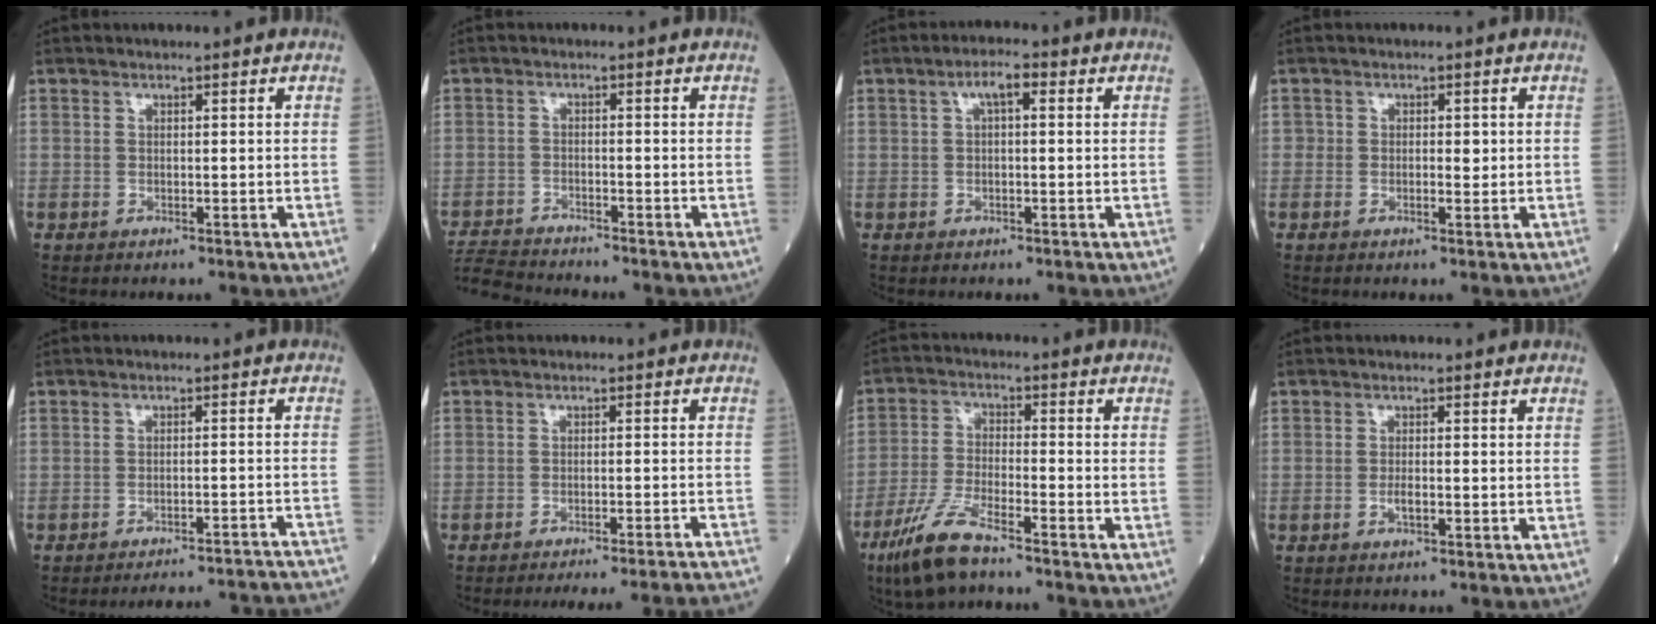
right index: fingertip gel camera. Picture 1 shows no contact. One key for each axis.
{"total": 5.9, "fx": -5.9, "fy": -0.2, "fz": 0.1, "tx": -0.005, "ty": -0.015, "tz": -0.112}
{"total": 3.1, "fx": 0.9, "fy": 0.9, "fz": 2.8, "tx": -0.050, "ty": 0.015, "tz": 0.015}
{"total": 1.7, "fx": 0.0, "fy": 1.1, "fz": 1.3, "tx": -0.012, "ty": 0.003, "tz": -0.003}
{"total": 18.5, "fx": -18.0, "fy": -1.0, "fz": 3.8, "tx": -0.016, "ty": -0.008, "tz": -0.212}
{"total": 18.3, "fx": -17.6, "fy": -1.6, "fz": 5.0, "tx": -0.035, "ty": -0.020, "tz": -0.211}
{"total": 9.1, "fx": -6.7, "fy": 1.5, "fz": 5.9, "tx": -0.134, "ty": -0.022, "tz": -0.131}
{"total": 1.4, "fx": -0.5, "fy": 0.4, "fz": 1.2, "tx": -0.022, "ty": 0.001, "tz": -0.008}